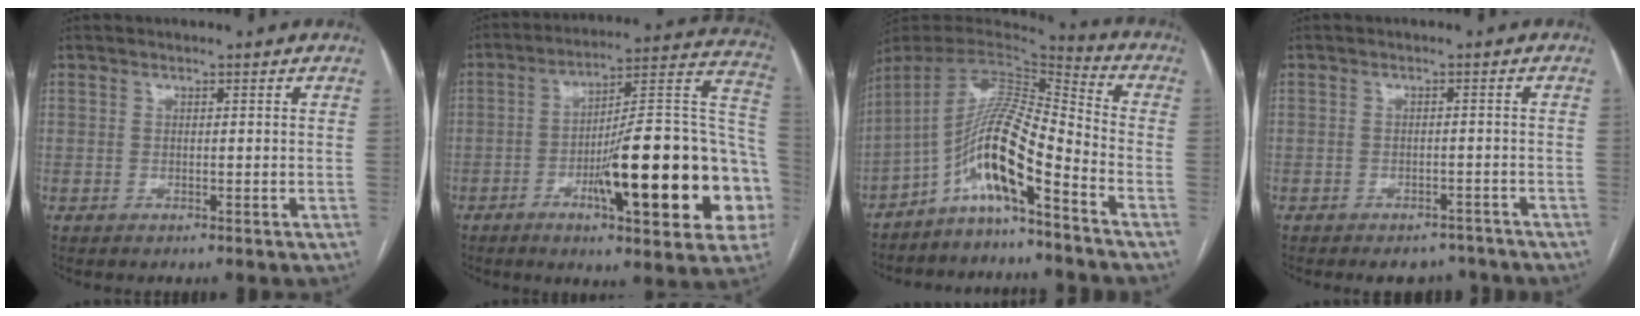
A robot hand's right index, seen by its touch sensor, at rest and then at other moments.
{"total": 25.6, "force": [-6.9, 4.4, 24.3], "torque": [-0.277, 0.019, -0.093]}
{"total": 12.7, "force": [-7.2, 0.8, 10.4], "torque": [-0.189, 0.017, -0.128]}
{"total": 5.2, "force": [-4.6, 2.3, 1.0], "torque": [-0.001, 0.007, -0.059]}